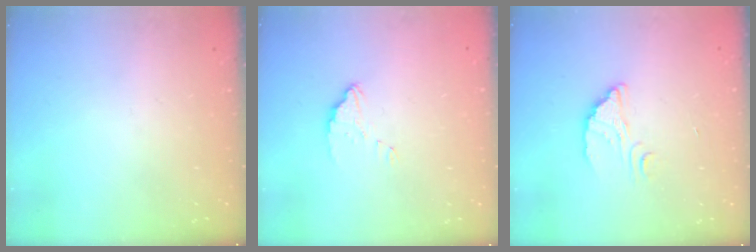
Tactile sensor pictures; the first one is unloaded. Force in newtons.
{"total": 2.5, "press": 2.5, "slide": 0.2}
{"total": 2.7, "press": 2.7, "slide": 0.1}